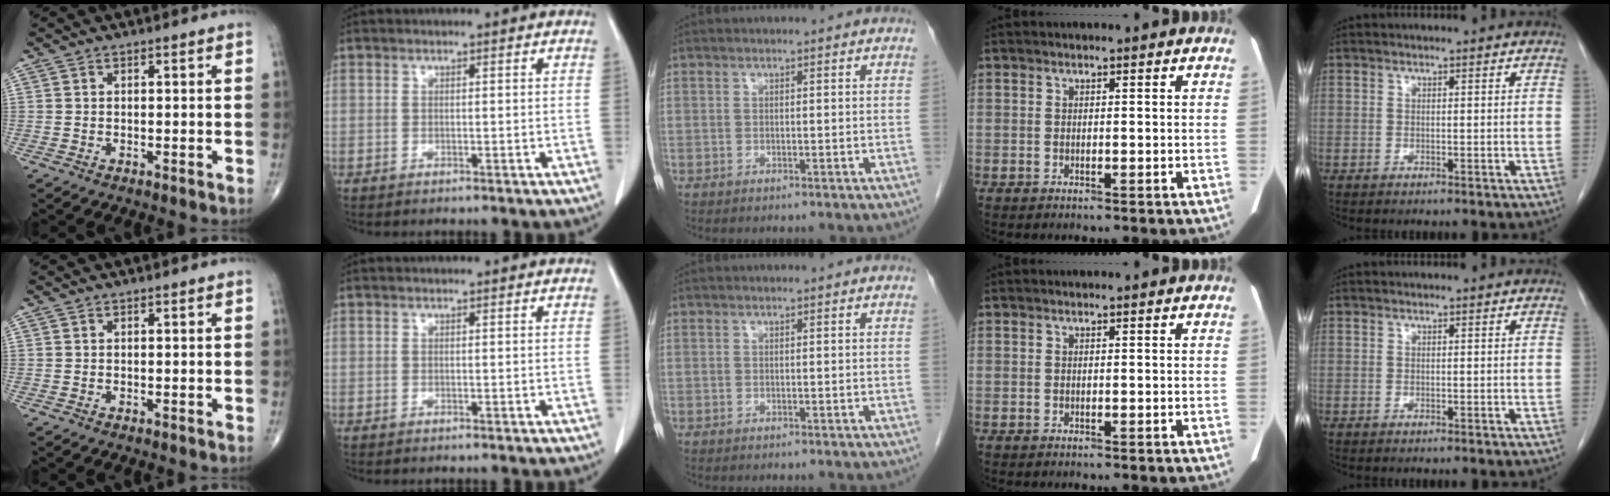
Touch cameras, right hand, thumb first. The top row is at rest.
{}